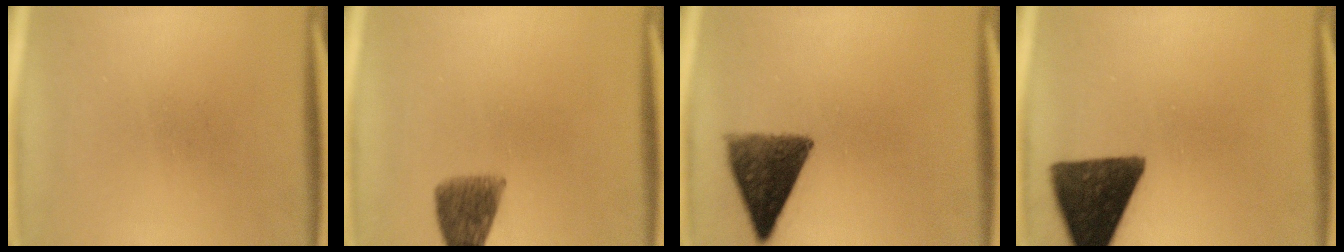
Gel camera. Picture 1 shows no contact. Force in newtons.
{"total": 6.6}
{"total": 9.5}
{"total": 13.6}